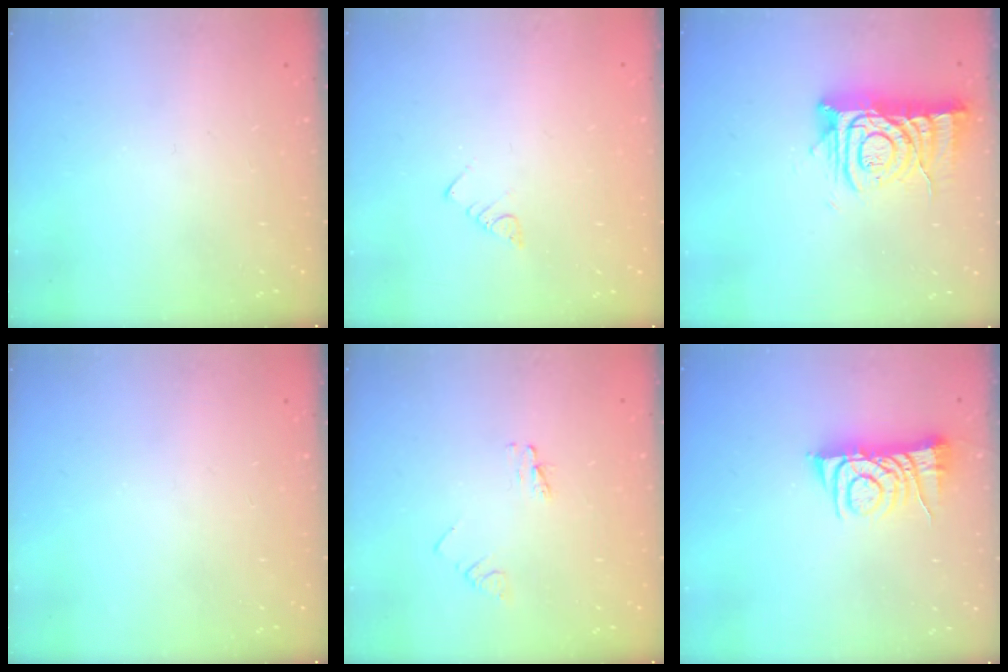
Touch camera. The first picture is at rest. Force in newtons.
{"total": 2.5, "press": 2.5, "slide": 0.5}
{"total": 12.2, "press": 12.2, "slide": 1.0}
{"total": 0.0}
{"total": 2.8, "press": 2.8, "slide": 0.3}
{"total": 7.5, "press": 7.4, "slide": 1.0}